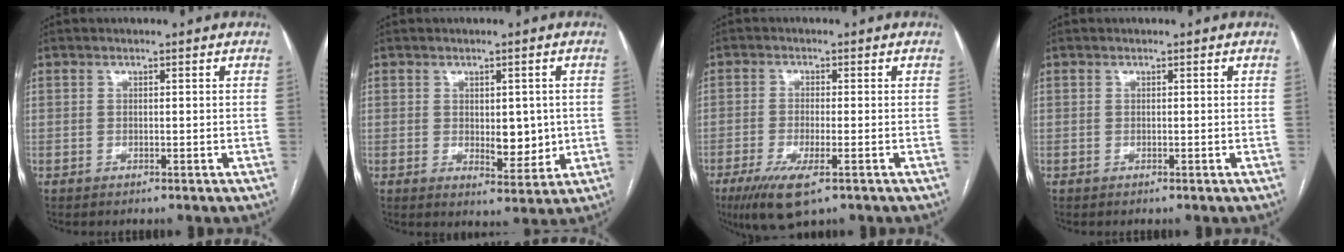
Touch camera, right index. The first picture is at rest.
{"total": 5.2, "force": [0.3, 2.8, 4.4], "torque": [-0.050, -0.005, 0.016]}
{"total": 7.4, "force": [-4.1, 1.5, 6.0], "torque": [-0.114, -0.020, -0.068]}
{"total": 0.0}